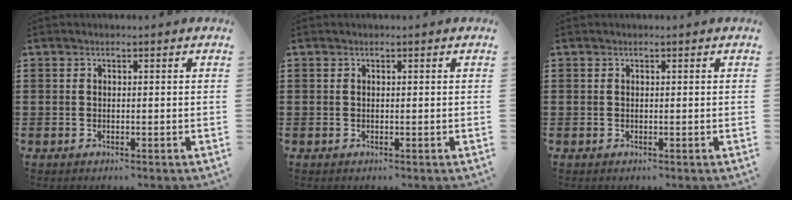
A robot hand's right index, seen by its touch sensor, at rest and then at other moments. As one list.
[{"total": 0.0}, {"total": 0.0}]